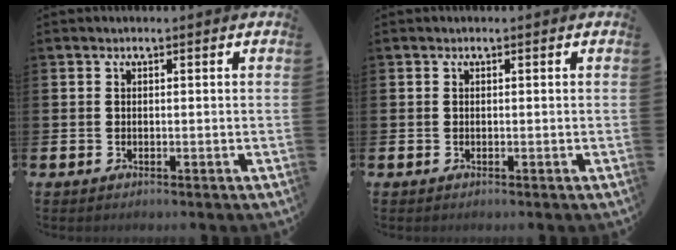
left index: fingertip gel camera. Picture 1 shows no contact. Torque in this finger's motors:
{"motor_torque": [0.00, 0.00, 0.00, 0.00]}